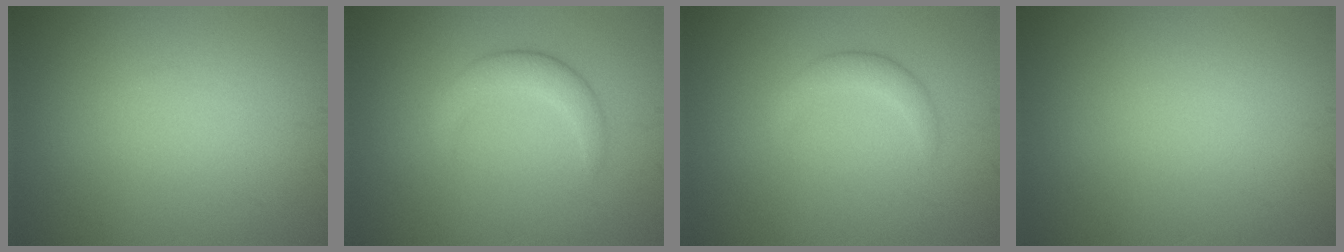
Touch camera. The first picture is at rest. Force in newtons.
{"total": 2.8, "press": 2.8, "slide": 0.2}
{"total": 2.0, "press": 2.0, "slide": 0.1}
{"total": 0.0}